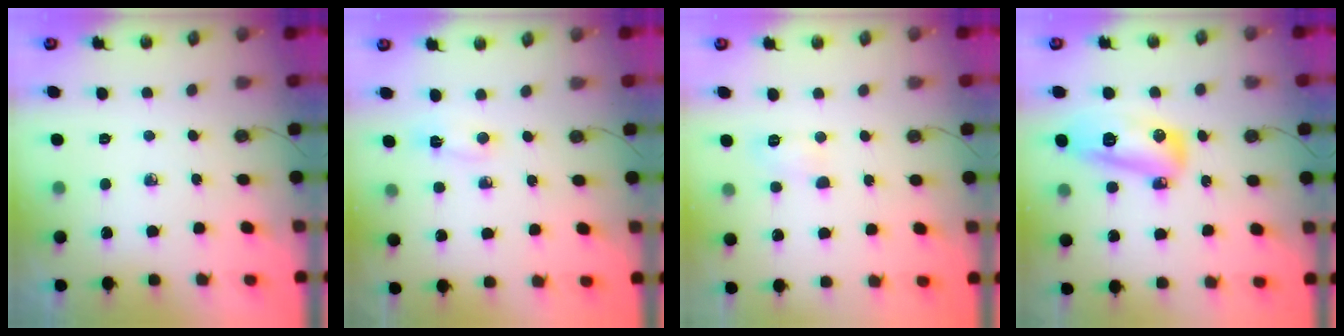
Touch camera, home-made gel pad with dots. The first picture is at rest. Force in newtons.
{"total": 2.4, "press": 2.3, "slide": 0.7}
{"total": 5.2, "press": 5.2, "slide": 0.6}
{"total": 12.5, "press": 12.5, "slide": 1.0}